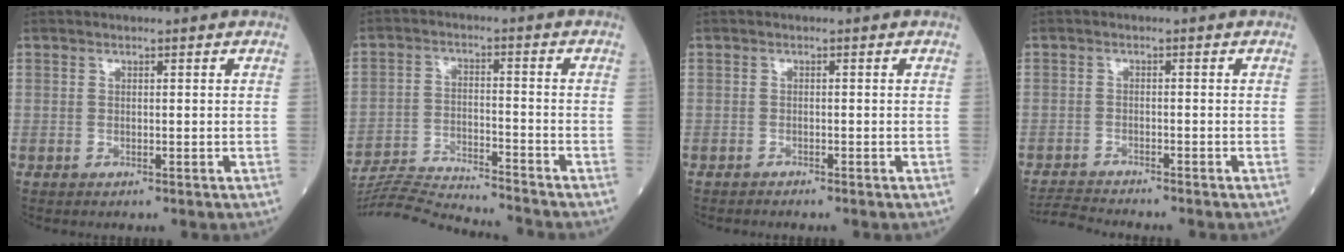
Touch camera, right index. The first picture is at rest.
{"total": 14.7, "force": [-14.2, -1.2, 3.6], "torque": [-0.059, -0.007, -0.231]}
{"total": 0.6, "force": [-0.6, 0.0, 0.0], "torque": [-0.004, -0.002, -0.010]}
{"total": 3.9, "force": [-3.8, -0.9, 0.2], "torque": [-0.004, -0.022, -0.068]}